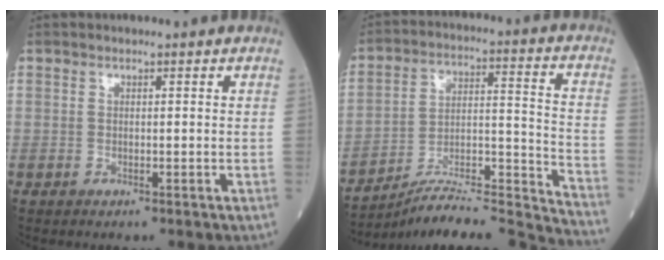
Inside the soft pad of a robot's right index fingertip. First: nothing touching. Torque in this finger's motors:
{"motor_torque": [-0.16, -0.15, 0.26, 0.06]}